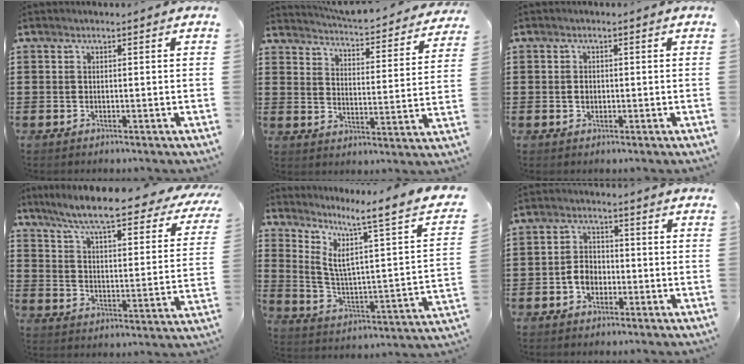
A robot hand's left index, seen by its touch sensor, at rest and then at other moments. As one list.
[{"total": 3.9, "force": [3.9, -0.2, 0.5], "torque": [-0.034, -0.038, 0.059]}, {"total": 1.3, "force": [-0.1, 1.0, 0.9], "torque": [-0.020, 0.006, -0.003]}, {"total": 8.3, "force": [7.1, -0.2, 4.2], "torque": [-0.111, -0.052, 0.116]}, {"total": 5.4, "force": [2.8, -0.1, 4.6], "torque": [-0.111, -0.047, 0.028]}, {"total": 3.8, "force": [-1.3, 2.9, 2.1], "torque": [-0.052, 0.003, -0.028]}]